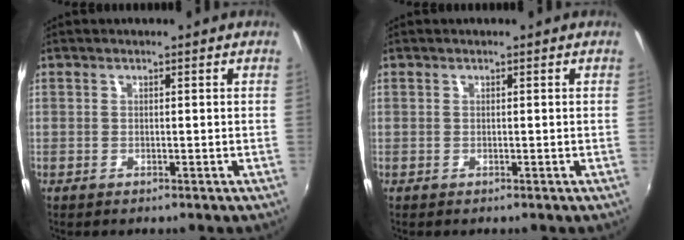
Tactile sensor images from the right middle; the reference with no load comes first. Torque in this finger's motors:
{"motor_torque": [-0.05, -0.19, 0.02, 0.00]}